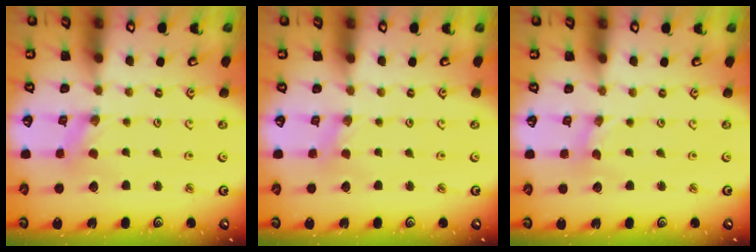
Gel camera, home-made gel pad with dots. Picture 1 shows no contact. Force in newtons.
{"total": 1.8, "press": 1.8, "slide": 0.2}
{"total": 0.0}